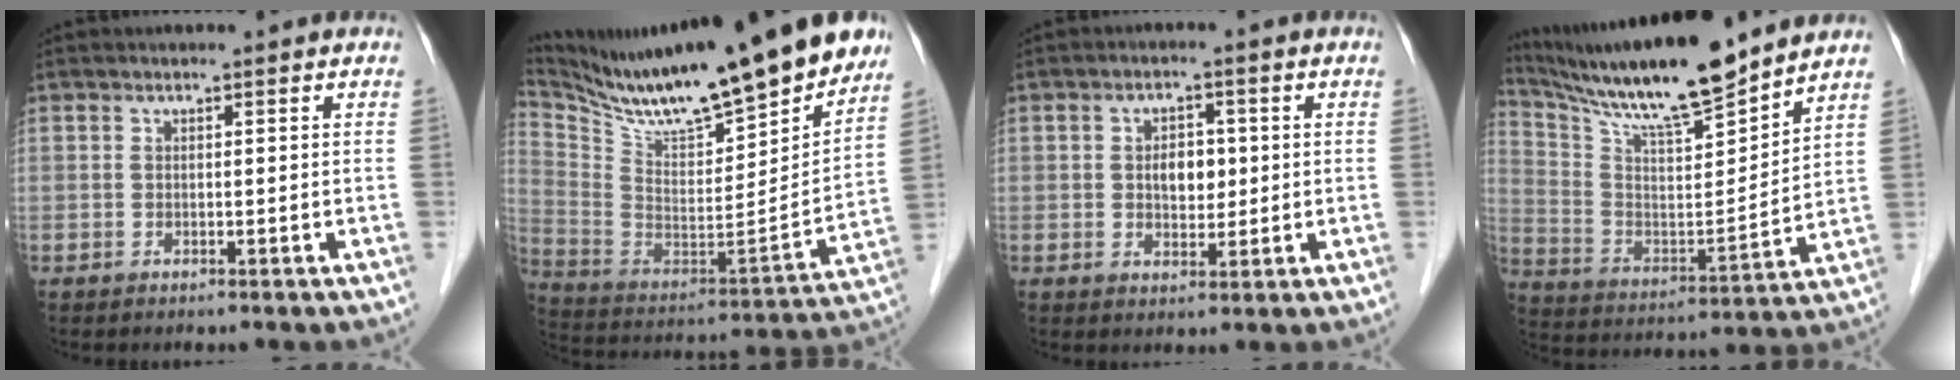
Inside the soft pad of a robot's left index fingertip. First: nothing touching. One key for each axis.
{"total": 27.0, "fx": 22.9, "fy": 3.3, "fz": 13.9, "tx": -0.252, "ty": -0.042, "tz": 0.356}
{"total": 4.2, "fx": 0.3, "fy": 2.8, "fz": 3.2, "tx": -0.050, "ty": 0.007, "tz": 0.008}
{"total": 18.6, "fx": 16.0, "fy": 1.0, "fz": 9.5, "tx": -0.176, "ty": -0.004, "tz": 0.281}